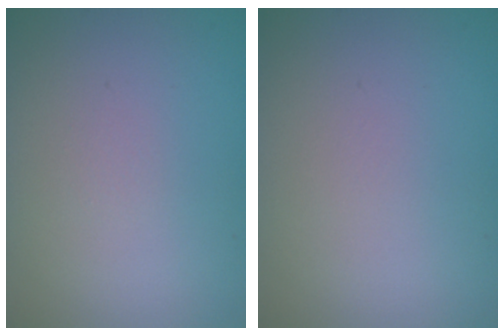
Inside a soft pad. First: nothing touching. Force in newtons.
{"total": 0.0}